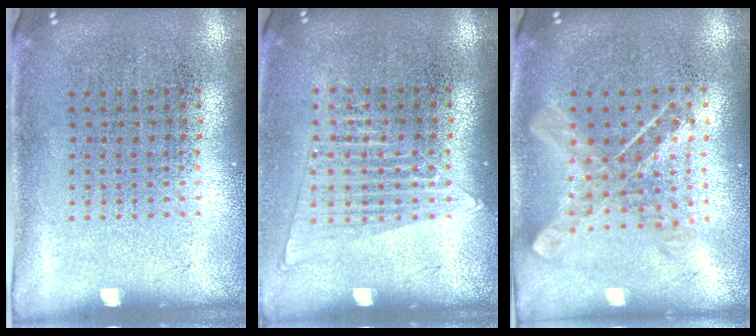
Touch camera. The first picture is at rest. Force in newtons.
{"total": 1.3, "press": 1.2, "slide": 0.6}
{"total": 0.9, "press": 0.9, "slide": 0.1}